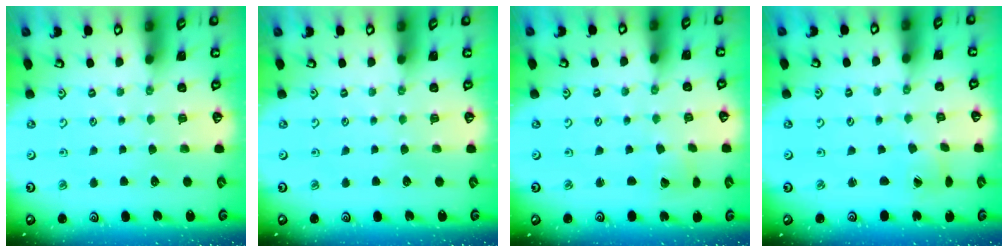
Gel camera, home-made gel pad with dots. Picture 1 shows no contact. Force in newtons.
{"total": 0.0}
{"total": 2.3, "press": 2.3, "slide": 0.2}
{"total": 1.3, "press": 1.3, "slide": 0.0}